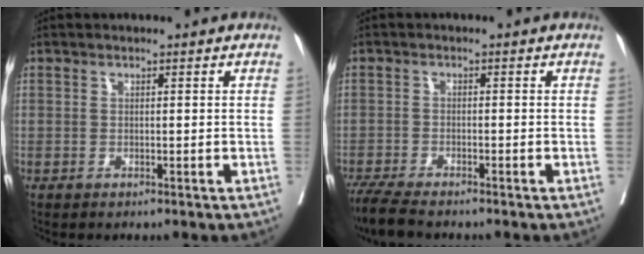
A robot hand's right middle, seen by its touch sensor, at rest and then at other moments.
{"total": 5.6, "force": [-4.8, 0.6, 2.9], "torque": [-0.052, -0.018, -0.086]}